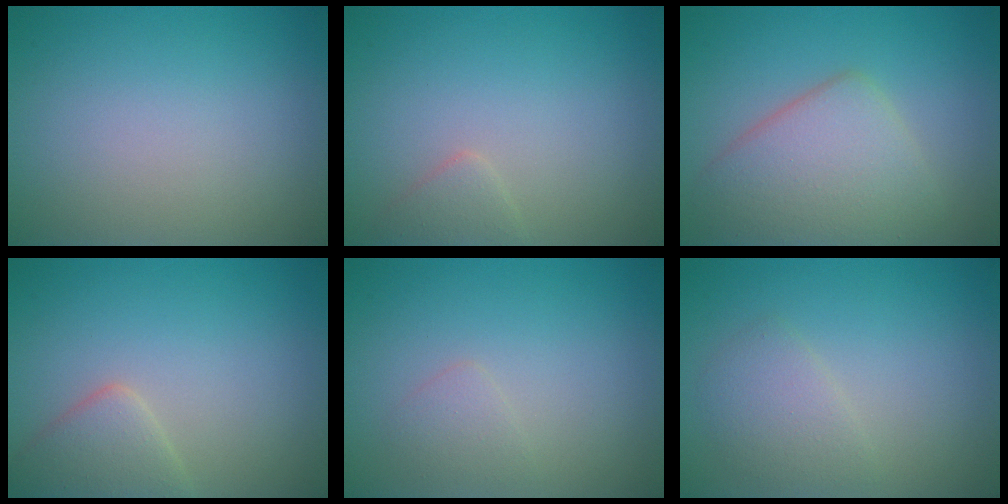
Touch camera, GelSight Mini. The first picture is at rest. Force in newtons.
{"total": 1.3, "press": 1.3, "slide": 0.1}
{"total": 5.9, "press": 5.9, "slide": 0.3}
{"total": 2.9, "press": 2.9, "slide": 0.2}
{"total": 1.2, "press": 1.2, "slide": 0.1}
{"total": 2.2, "press": 2.2, "slide": 0.0}